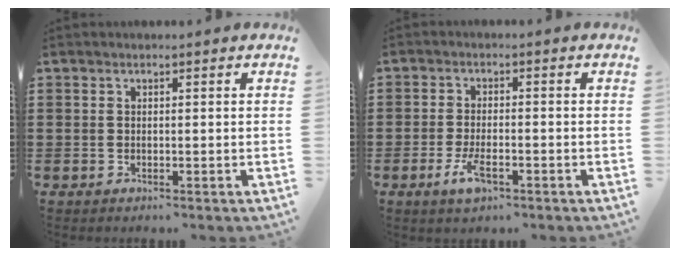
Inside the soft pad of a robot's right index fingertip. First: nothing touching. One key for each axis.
{"total": 4.4, "fx": -1.9, "fy": 1.6, "fz": 3.7, "tx": -0.088, "ty": -0.009, "tz": -0.041}